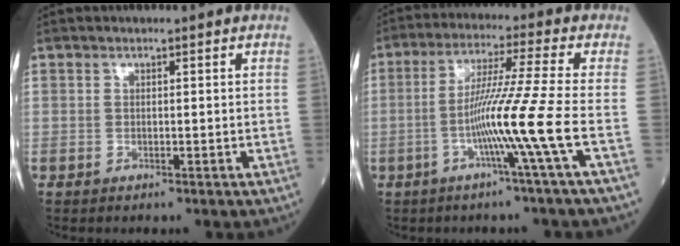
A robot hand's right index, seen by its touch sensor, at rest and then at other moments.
{"total": 10.2, "force": [-3.2, -3.1, 9.2], "torque": [-0.174, -0.010, -0.065]}